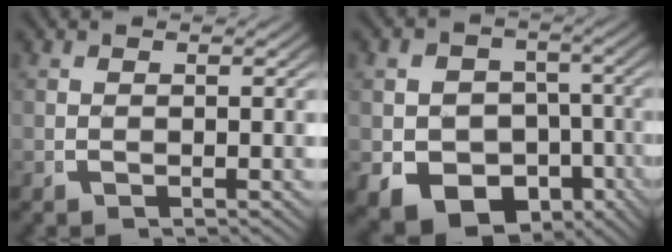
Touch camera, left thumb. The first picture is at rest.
{"total": 13.4, "force": [-6.1, 10.7, 5.5], "torque": [-0.128, -0.074, -0.073]}